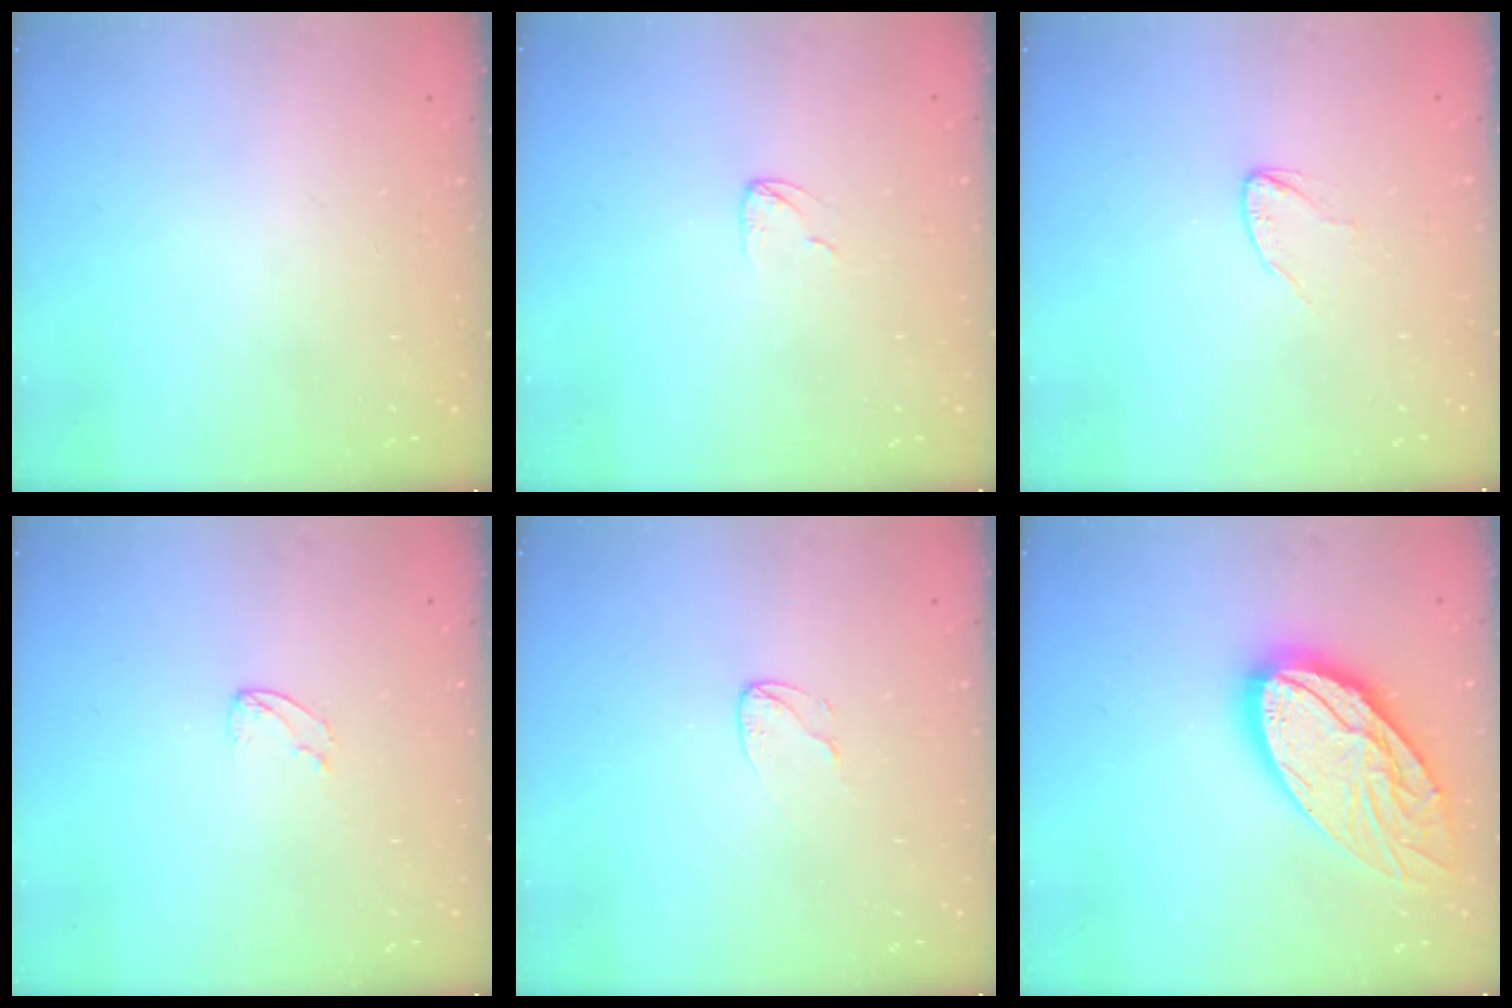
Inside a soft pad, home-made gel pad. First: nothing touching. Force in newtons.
{"total": 2.7, "press": 2.7, "slide": 0.2}
{"total": 2.9, "press": 2.9, "slide": 0.2}
{"total": 2.5, "press": 2.5, "slide": 0.2}
{"total": 4.0, "press": 4.0, "slide": 0.4}
{"total": 24.2, "press": 24.1, "slide": 2.4}